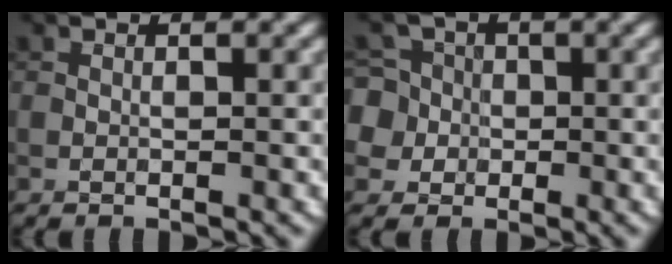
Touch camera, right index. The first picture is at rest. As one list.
[{"total": 6.8, "force": [0.6, 6.4, 2.3], "torque": [-0.042, 0.038, -0.020]}]